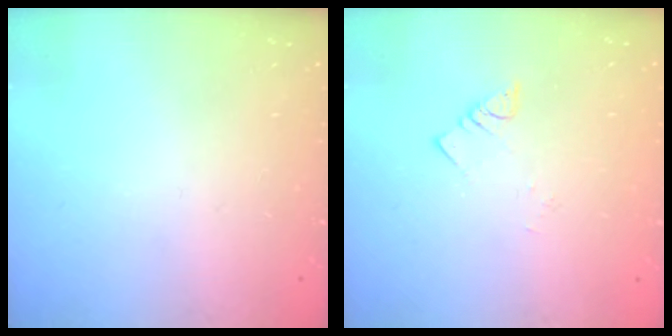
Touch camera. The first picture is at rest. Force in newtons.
{"total": 1.9, "press": 1.9, "slide": 0.1}